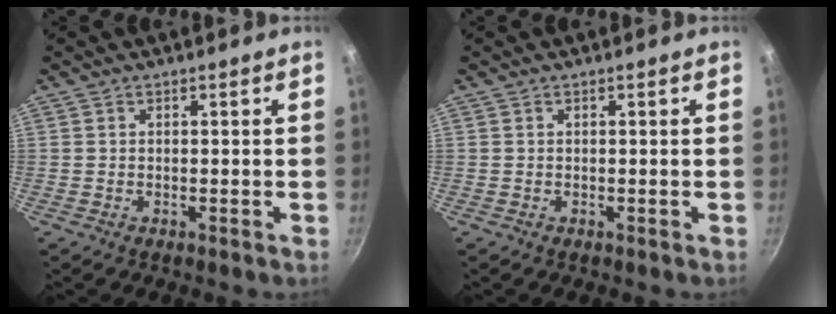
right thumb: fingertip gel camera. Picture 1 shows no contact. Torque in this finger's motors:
{"motor_torque": [-0.39, 0.09, 0.00, 0.00, 0.00]}